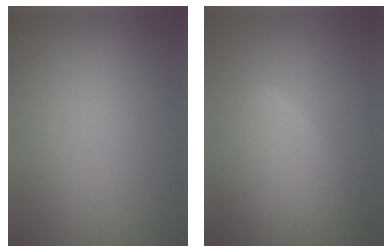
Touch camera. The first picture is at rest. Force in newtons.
{"total": 8.6, "press": 8.6, "slide": 0.6}